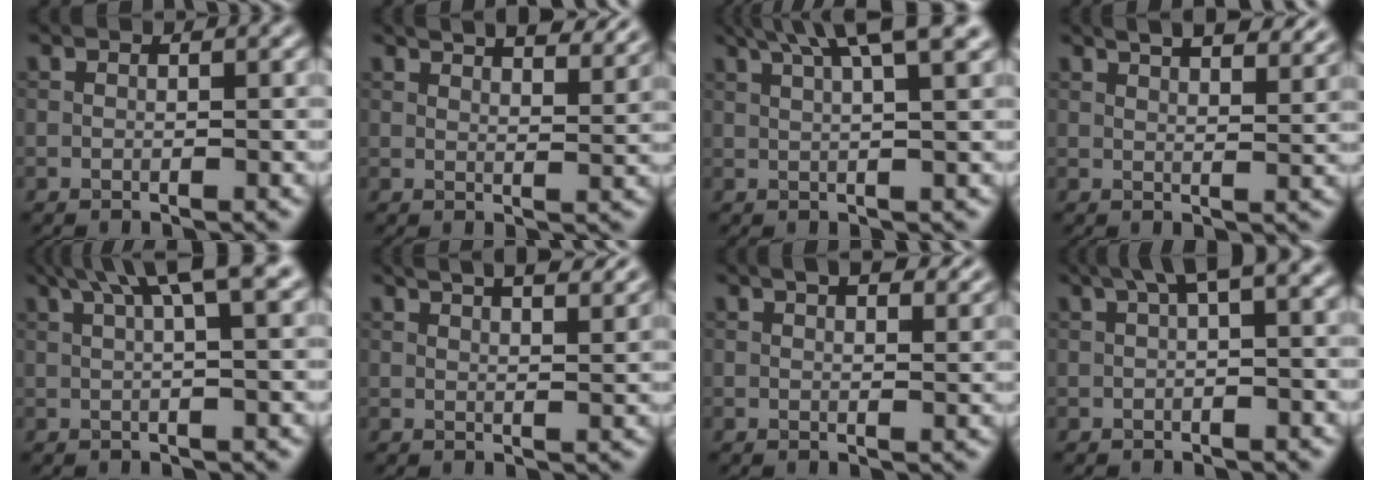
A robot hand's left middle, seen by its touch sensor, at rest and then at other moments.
{"total": 6.5, "force": [5.2, 2.0, 3.5], "torque": [-0.022, 0.021, 0.043]}
{"total": 7.7, "force": [4.6, 1.7, 6.0], "torque": [-0.069, 0.030, 0.044]}
{"total": 7.0, "force": [5.2, 2.5, 4.0], "torque": [-0.027, 0.024, 0.044]}
{"total": 5.9, "force": [3.0, 1.0, 4.9], "torque": [-0.067, 0.020, 0.043]}
{"total": 7.9, "force": [5.6, 2.8, 4.8], "torque": [-0.031, 0.037, 0.044]}
{"total": 4.4, "force": [3.3, 1.5, 2.6], "torque": [-0.028, 0.008, 0.036]}
{"total": 3.3, "force": [1.2, 0.6, 3.1], "torque": [-0.046, 0.015, 0.017]}